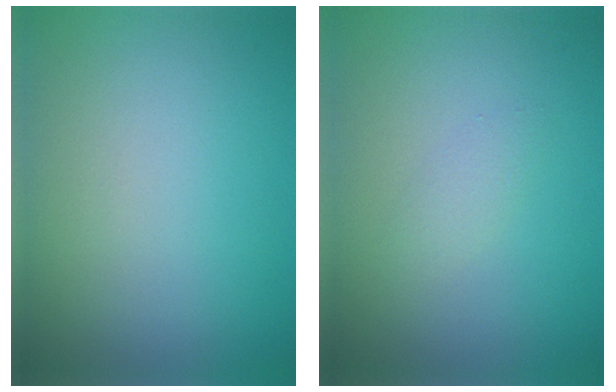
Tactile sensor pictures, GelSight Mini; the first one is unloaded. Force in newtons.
{"total": 1.1, "press": 1.1, "slide": 0.0}